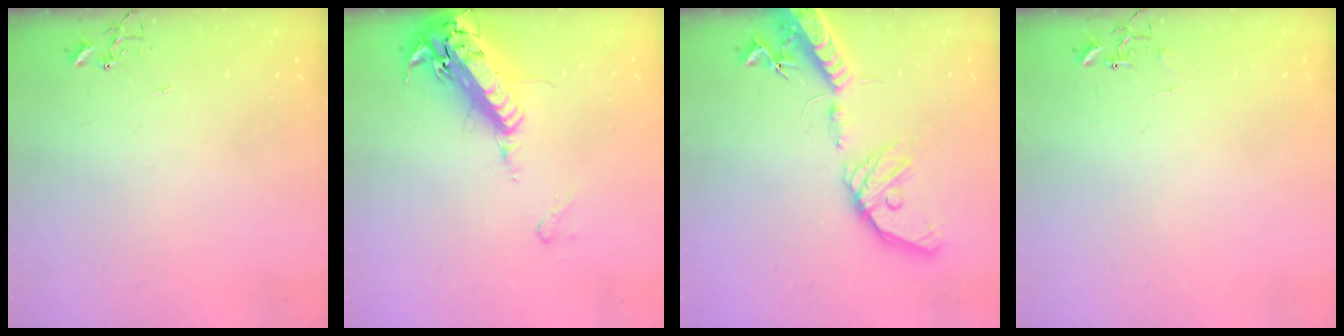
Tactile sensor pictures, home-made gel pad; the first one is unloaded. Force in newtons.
{"total": 21.2, "press": 20.7, "slide": 4.7}
{"total": 20.1, "press": 19.7, "slide": 3.7}
{"total": 5.5, "press": 5.4, "slide": 0.4}